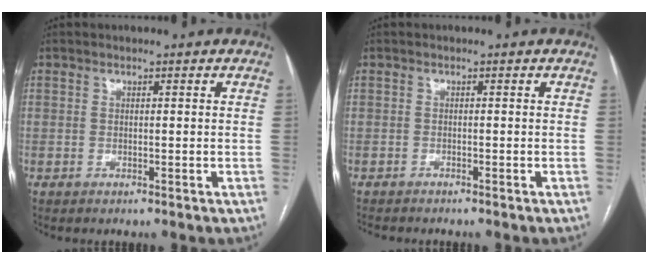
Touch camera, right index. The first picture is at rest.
{"total": 3.5, "force": [-3.2, 0.7, 1.3], "torque": [-0.019, -0.006, -0.043]}